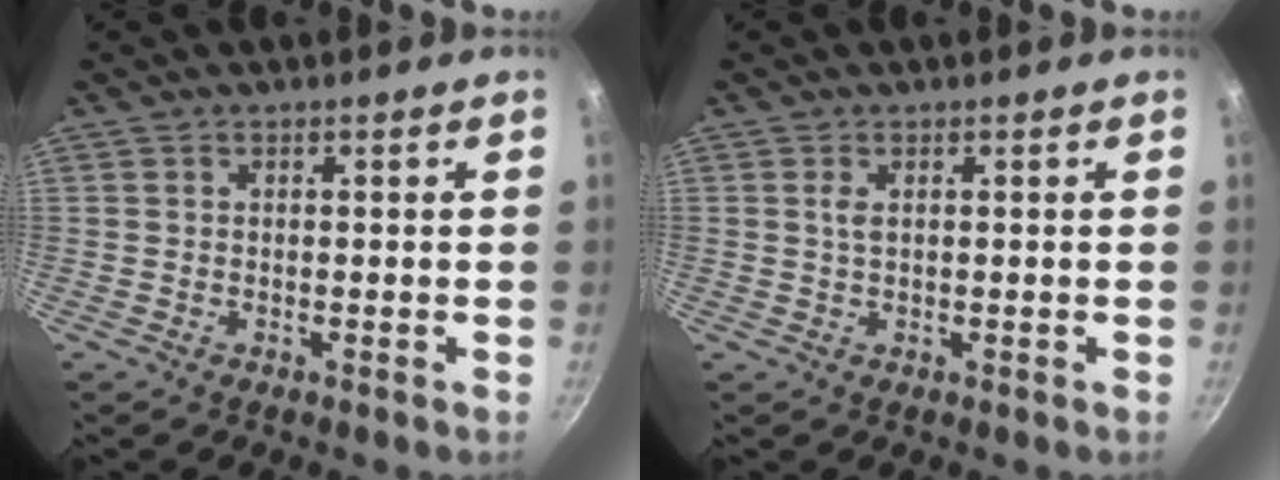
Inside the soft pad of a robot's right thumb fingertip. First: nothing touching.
{"total": 1.4, "force": [0.4, 0.7, 1.2], "torque": [-0.022, -0.001, 0.007]}